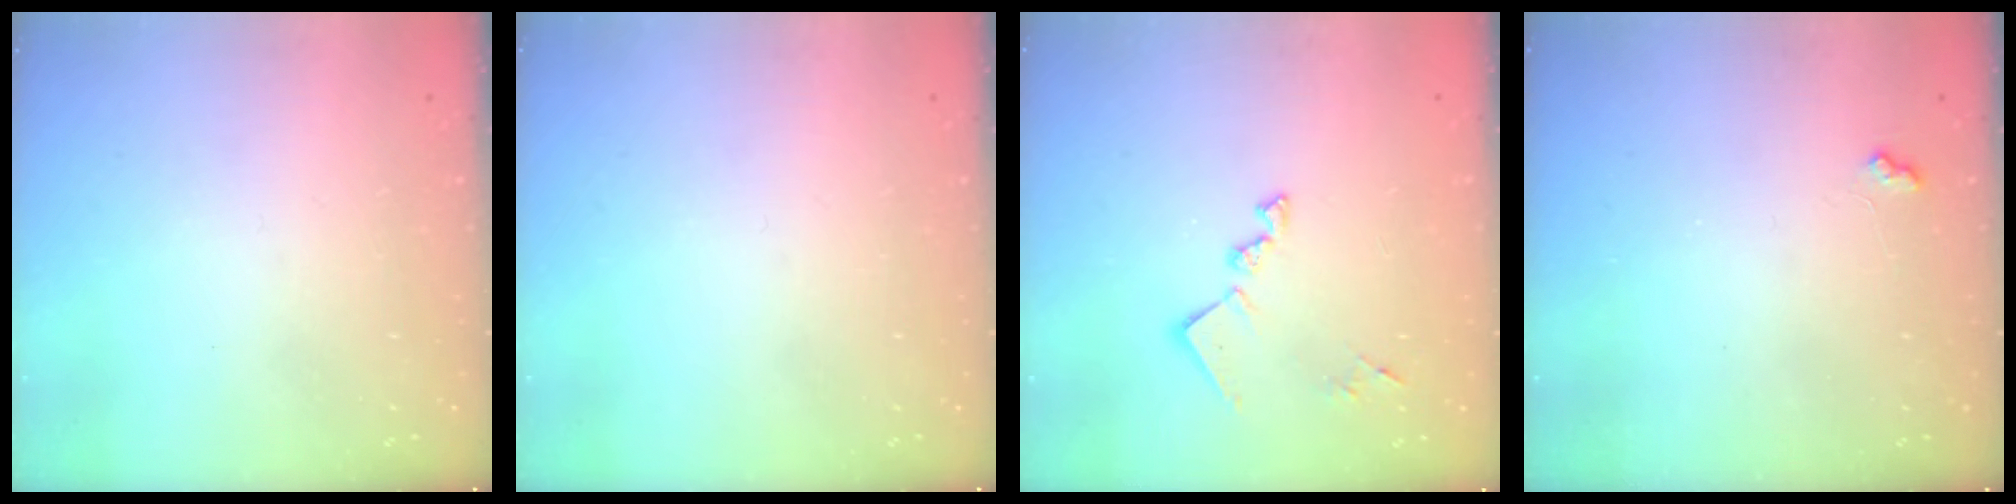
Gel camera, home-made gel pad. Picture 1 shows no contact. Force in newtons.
{"total": 0.0}
{"total": 11.7, "press": 11.6, "slide": 0.3}
{"total": 4.0, "press": 4.0, "slide": 0.6}